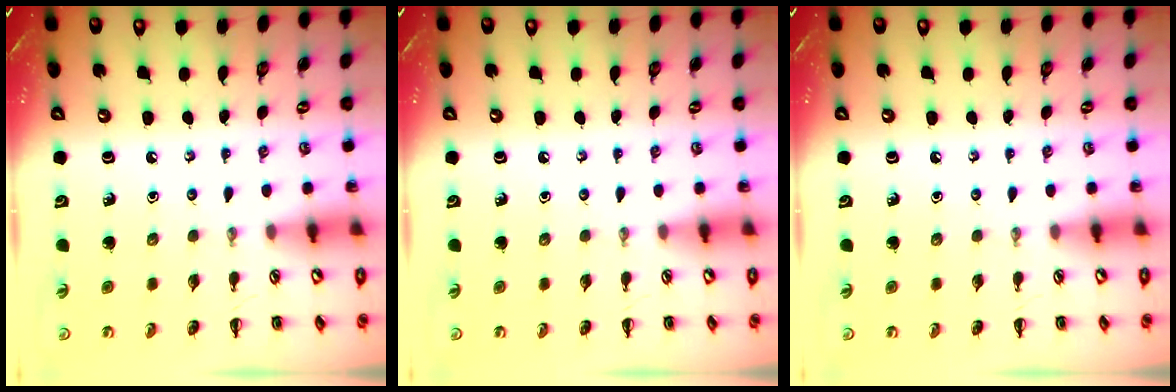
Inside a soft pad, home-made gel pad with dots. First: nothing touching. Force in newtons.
{"total": 0.0}
{"total": 0.0}